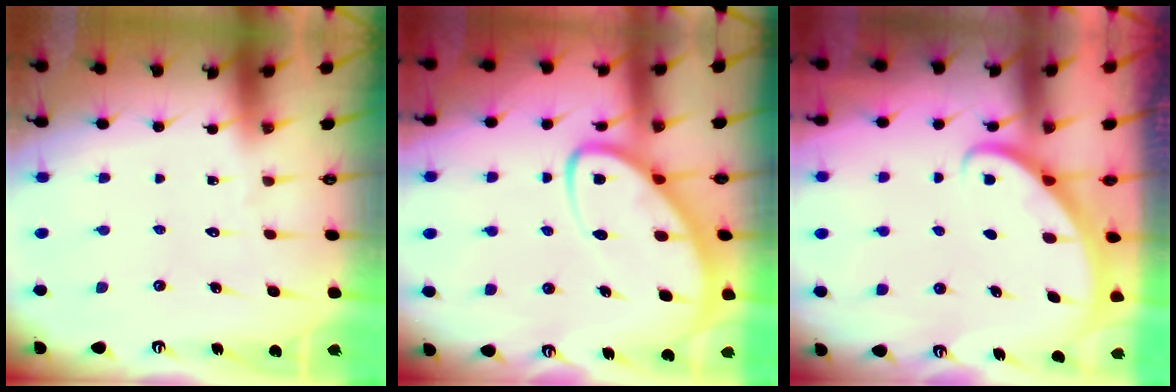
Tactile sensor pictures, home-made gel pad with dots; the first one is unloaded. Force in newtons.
{"total": 8.7, "press": 8.7, "slide": 0.9}
{"total": 2.9, "press": 2.9, "slide": 0.2}